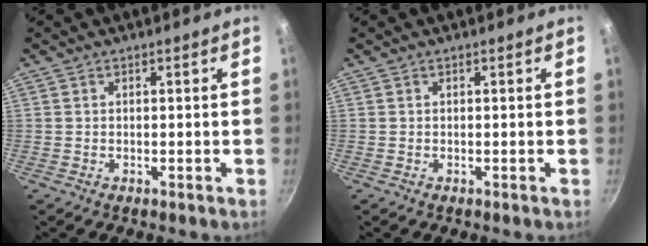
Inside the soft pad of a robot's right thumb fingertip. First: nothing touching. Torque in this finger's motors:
{"motor_torque": [0.00, 0.00, 0.01, 0.01, 0.02]}